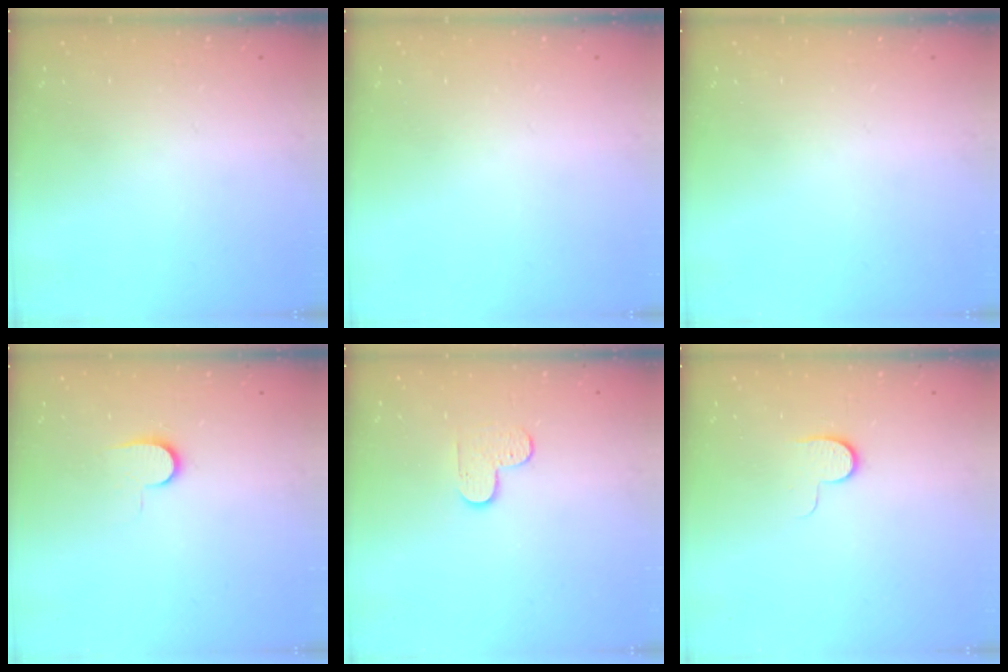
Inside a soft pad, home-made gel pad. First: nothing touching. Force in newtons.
{"total": 0.0}
{"total": 0.0}
{"total": 6.4, "press": 6.3, "slide": 0.7}
{"total": 4.7, "press": 4.7, "slide": 0.5}
{"total": 5.3, "press": 5.3, "slide": 0.5}